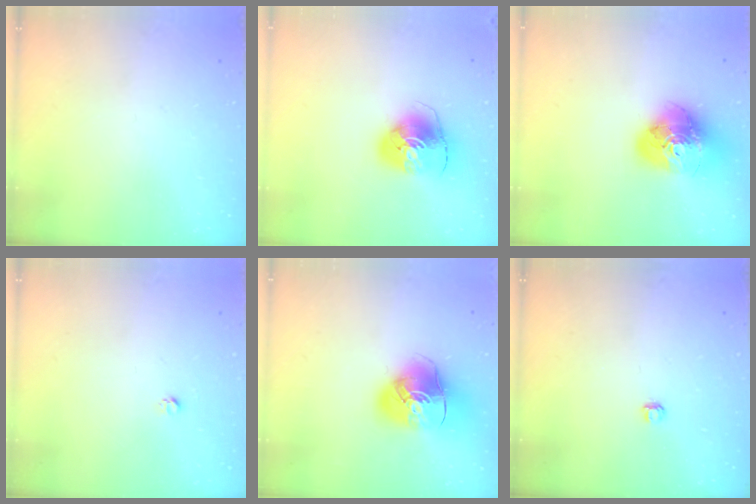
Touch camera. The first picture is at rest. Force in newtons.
{"total": 9.4, "press": 9.2, "slide": 1.5}
{"total": 18.4, "press": 18.3, "slide": 2.1}
{"total": 2.7, "press": 2.7, "slide": 0.3}
{"total": 12.3, "press": 12.2, "slide": 1.9}
{"total": 2.8, "press": 2.8, "slide": 0.3}